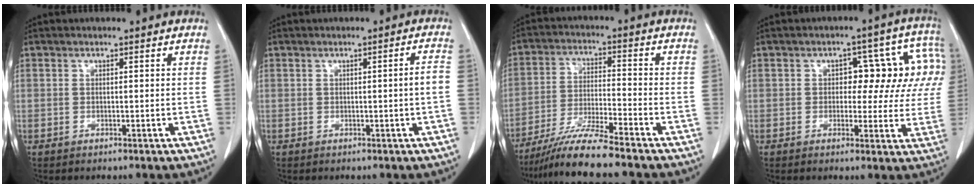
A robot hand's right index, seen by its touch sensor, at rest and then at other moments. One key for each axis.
{"total": 2.1, "fx": -0.4, "fy": -0.3, "fz": 2.0, "tx": -0.029, "ty": 0.000, "tz": -0.003}
{"total": 9.7, "fx": -8.2, "fy": -0.9, "fz": 5.0, "tx": -0.093, "ty": -0.023, "tz": -0.152}
{"total": 10.6, "fx": 1.7, "fy": 5.7, "fz": 8.8, "tx": -0.082, "ty": 0.042, "tz": 0.019}